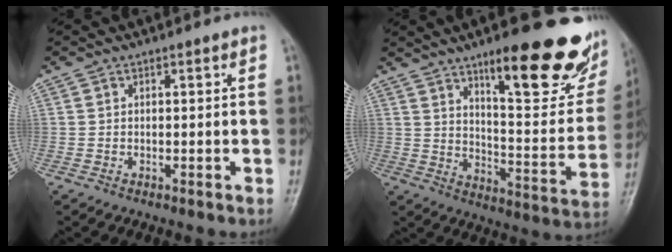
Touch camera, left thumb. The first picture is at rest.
{"total": 25.9, "force": [15.9, 7.3, 19.2], "torque": [-0.218, -0.080, 0.231]}